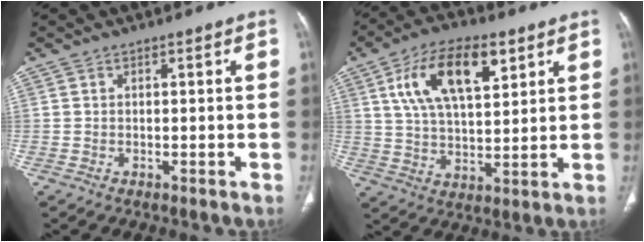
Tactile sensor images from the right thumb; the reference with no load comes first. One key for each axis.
{"total": 15.7, "fx": 6.7, "fy": 7.3, "fz": 12.2, "tx": -0.198, "ty": -0.010, "tz": 0.120}